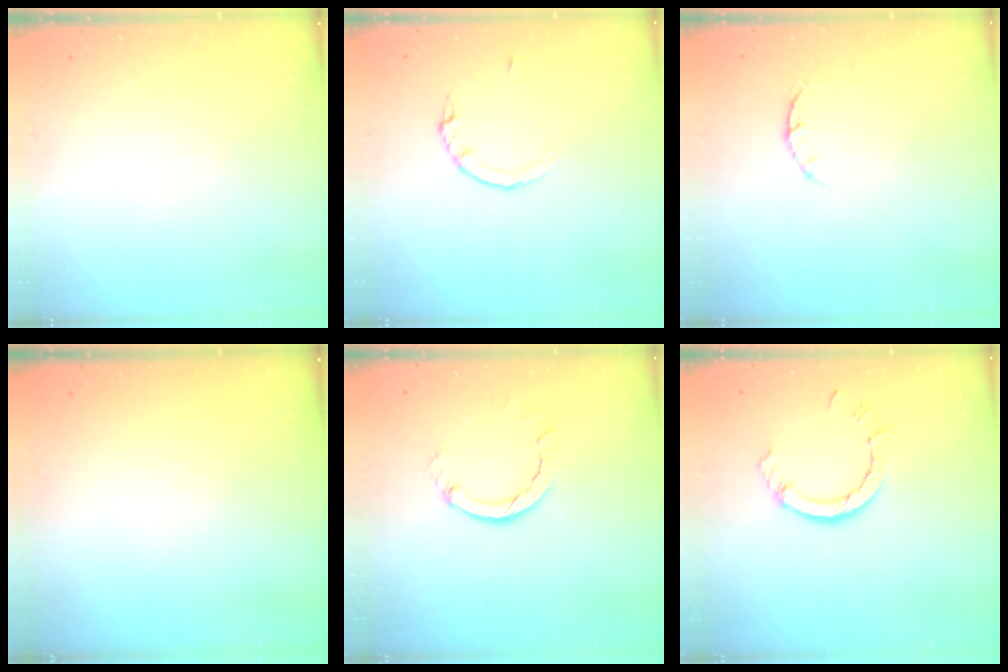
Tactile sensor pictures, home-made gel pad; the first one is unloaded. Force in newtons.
{"total": 2.8, "press": 2.8, "slide": 0.4}
{"total": 2.5, "press": 2.4, "slide": 0.4}
{"total": 0.0}
{"total": 2.7, "press": 2.7, "slide": 0.3}
{"total": 4.8, "press": 4.8, "slide": 0.4}